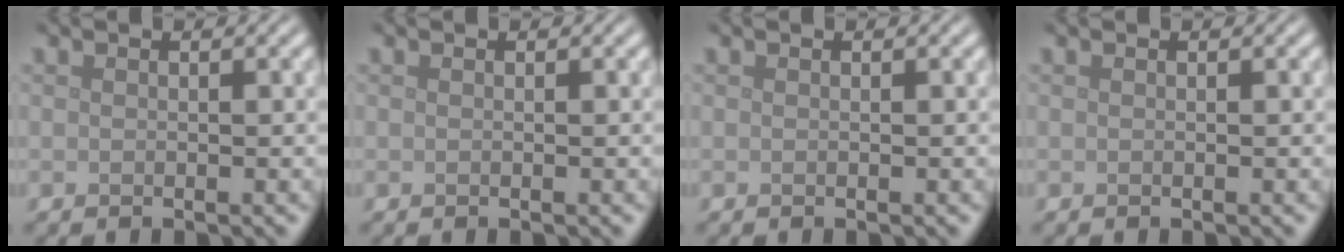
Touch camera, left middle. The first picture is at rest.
{"total": 0.0}
{"total": 0.0}
{"total": 0.0}